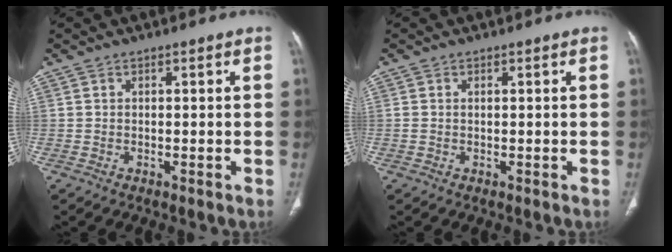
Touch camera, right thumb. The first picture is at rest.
{"total": 0.8, "force": [0.1, 0.5, 0.6], "torque": [-0.023, 0.009, 0.008]}